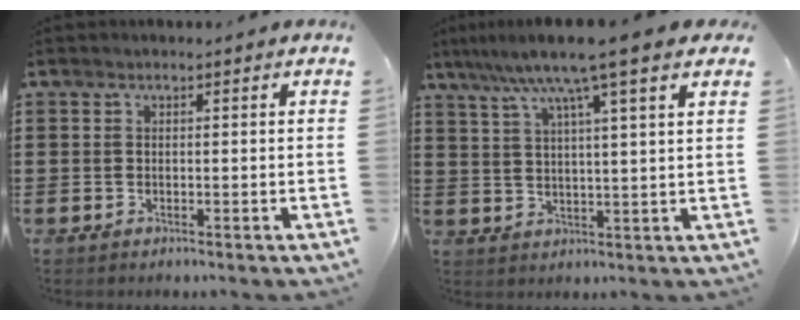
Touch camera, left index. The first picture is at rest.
{"total": 9.1, "force": [6.2, 0.3, 6.6], "torque": [-0.138, -0.020, 0.101]}